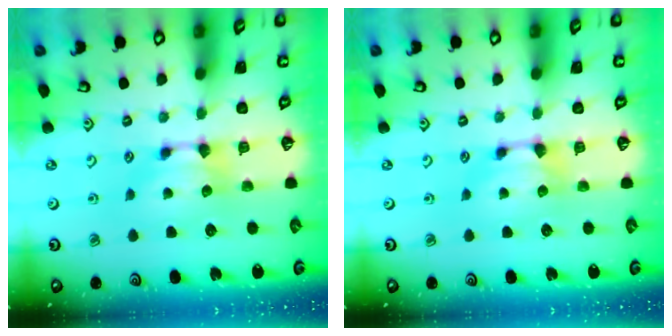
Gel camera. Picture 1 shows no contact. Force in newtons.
{"total": 1.2, "press": 0.9, "slide": 0.9}